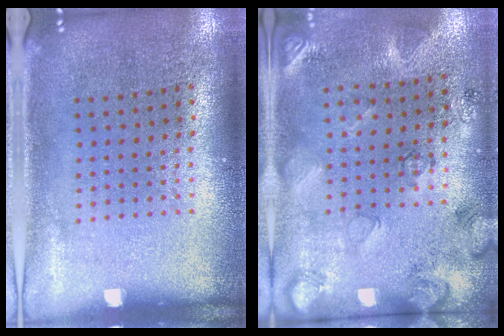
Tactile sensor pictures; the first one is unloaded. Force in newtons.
{"total": 2.3, "press": 1.8, "slide": 1.4}